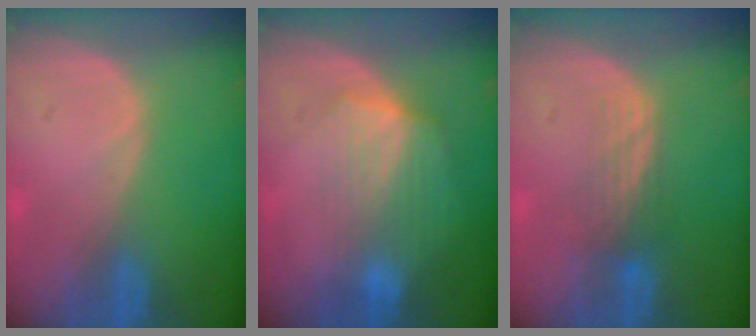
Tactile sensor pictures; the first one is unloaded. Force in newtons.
{"total": 7.4, "press": 6.7, "slide": 3.0}
{"total": 3.6, "press": 2.9, "slide": 2.2}